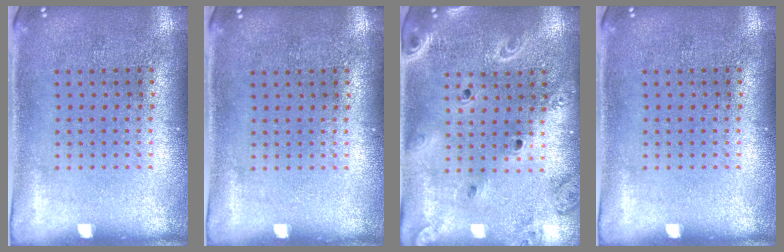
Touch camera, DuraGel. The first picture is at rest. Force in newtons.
{"total": 0.0}
{"total": 2.1, "press": 1.9, "slide": 0.9}
{"total": 0.0}